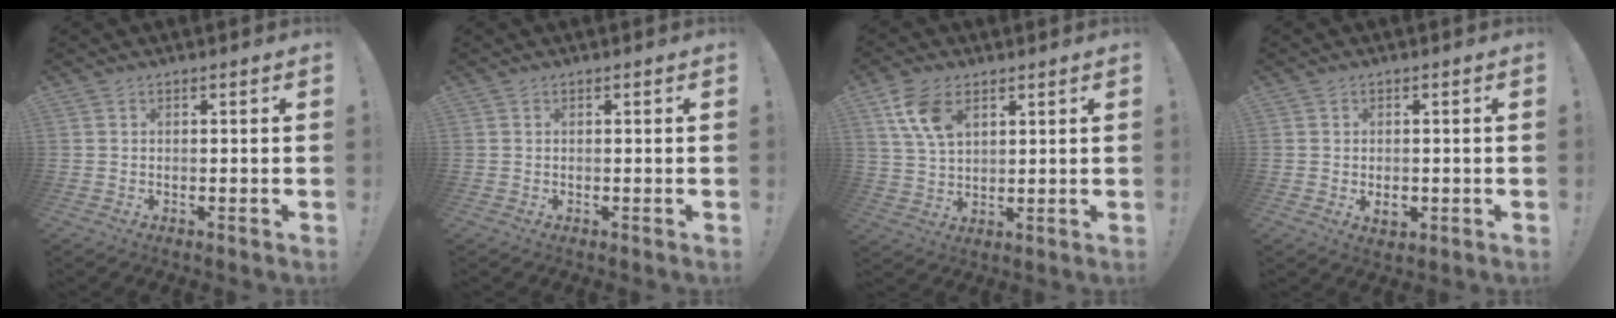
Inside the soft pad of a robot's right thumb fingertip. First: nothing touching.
{"total": 0.0}
{"total": 9.8, "force": [4.9, 5.6, 6.4], "torque": [-0.120, -0.012, 0.094]}
{"total": 3.0, "force": [-0.6, 2.2, 2.0], "torque": [-0.018, 0.000, -0.010]}